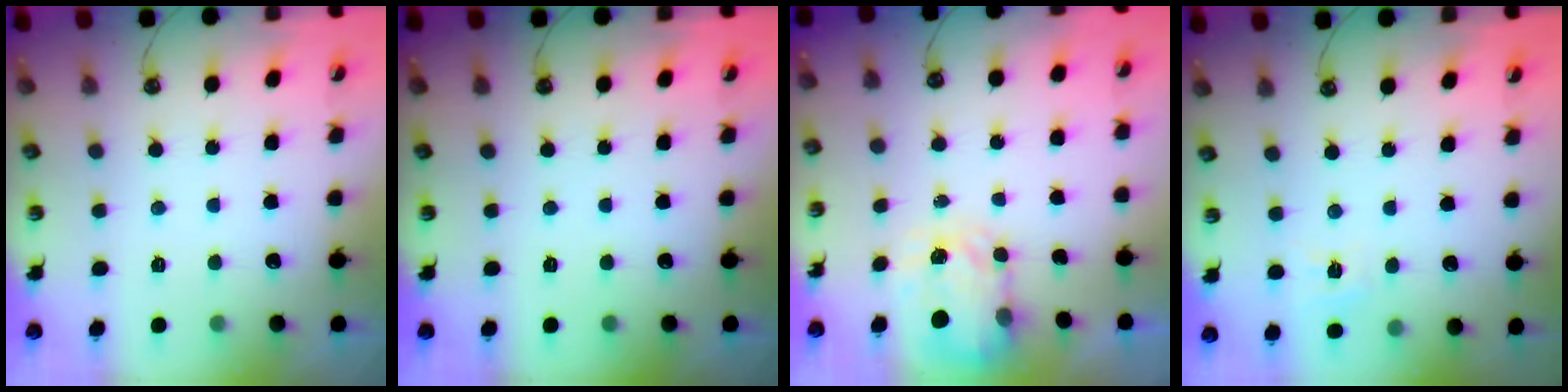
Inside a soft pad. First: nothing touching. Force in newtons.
{"total": 0.0}
{"total": 3.8, "press": 3.7, "slide": 0.5}
{"total": 5.3, "press": 5.2, "slide": 0.7}